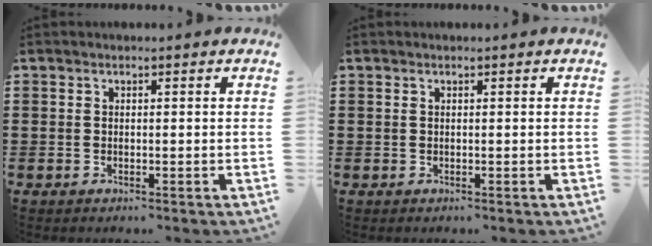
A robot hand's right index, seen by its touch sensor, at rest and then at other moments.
{"total": 0.0}